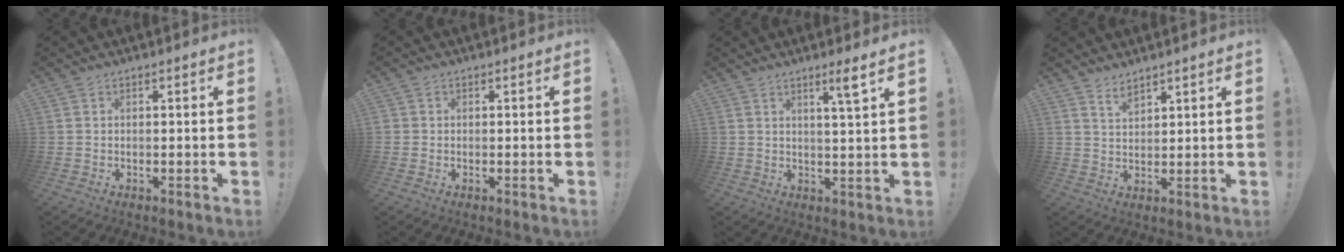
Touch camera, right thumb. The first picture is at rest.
{"total": 0.9, "force": [0.0, 0.9, 0.0], "torque": [0.000, 0.002, -0.001]}
{"total": 5.1, "force": [3.0, -0.9, 4.1], "torque": [-0.060, -0.022, 0.041]}
{"total": 3.7, "force": [3.2, 1.0, 1.4], "torque": [-0.026, -0.021, 0.059]}